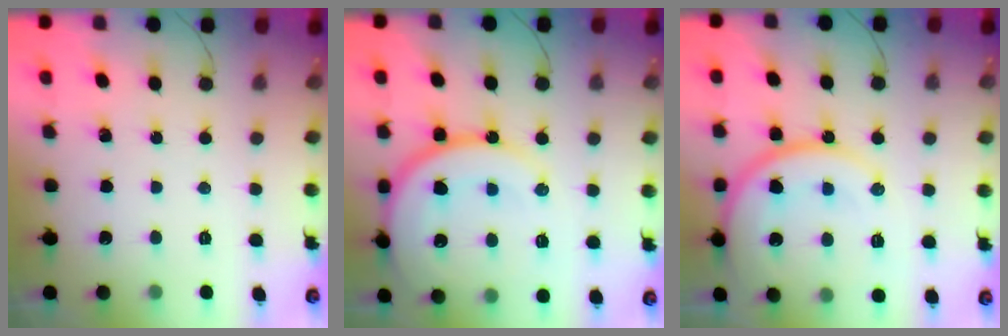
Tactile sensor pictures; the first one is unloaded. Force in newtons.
{"total": 18.8, "press": 18.5, "slide": 3.7}
{"total": 15.8, "press": 15.7, "slide": 1.4}